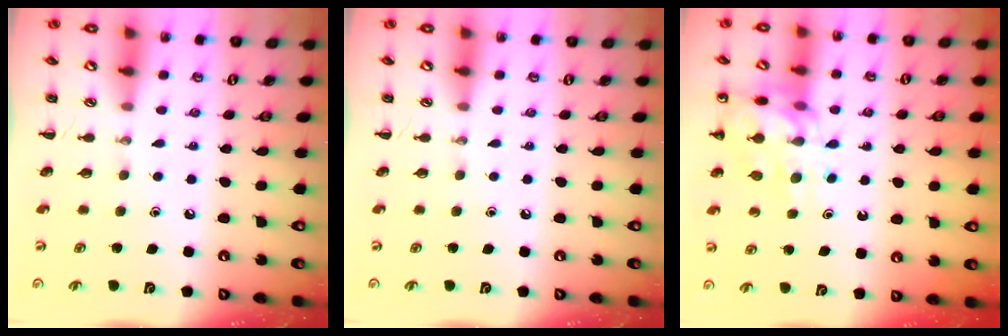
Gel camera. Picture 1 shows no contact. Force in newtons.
{"total": 0.0}
{"total": 14.7, "press": 14.5, "slide": 2.1}